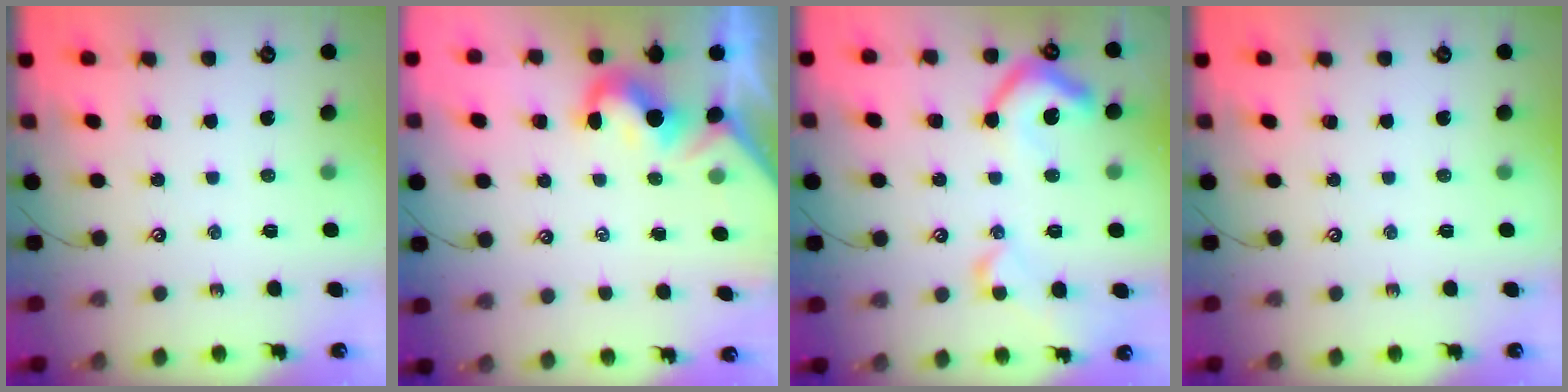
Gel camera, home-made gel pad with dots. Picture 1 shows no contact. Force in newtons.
{"total": 1.8, "press": 1.6, "slide": 0.8}
{"total": 11.6, "press": 11.5, "slide": 1.6}
{"total": 0.0}